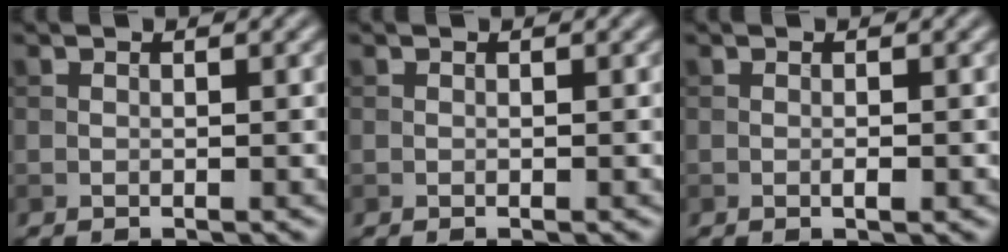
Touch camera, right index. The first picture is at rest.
{"total": 0.0}
{"total": 0.8, "force": [-0.3, 0.2, 0.7], "torque": [-0.014, 0.000, -0.004]}